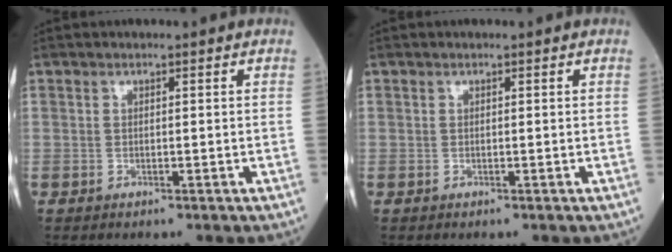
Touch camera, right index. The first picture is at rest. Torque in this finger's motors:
{"motor_torque": [0.02, 0.00, 0.00, 0.00]}